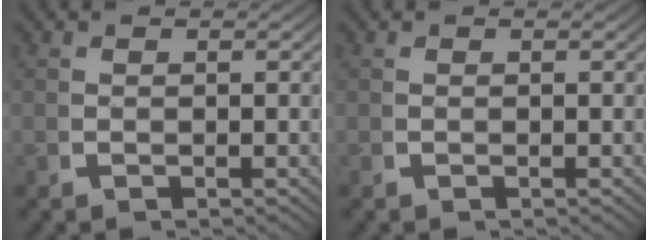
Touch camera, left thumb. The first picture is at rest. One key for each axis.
{"total": 0.0}